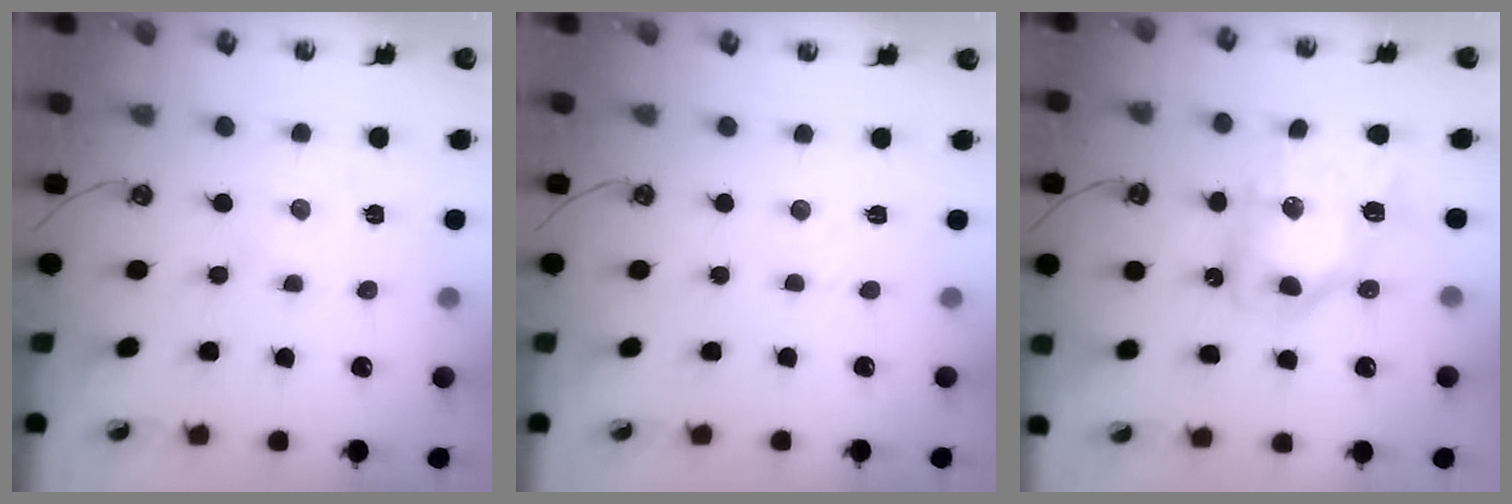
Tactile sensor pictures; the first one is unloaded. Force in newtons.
{"total": 2.6, "press": 2.6, "slide": 0.4}
{"total": 12.5, "press": 12.4, "slide": 1.4}